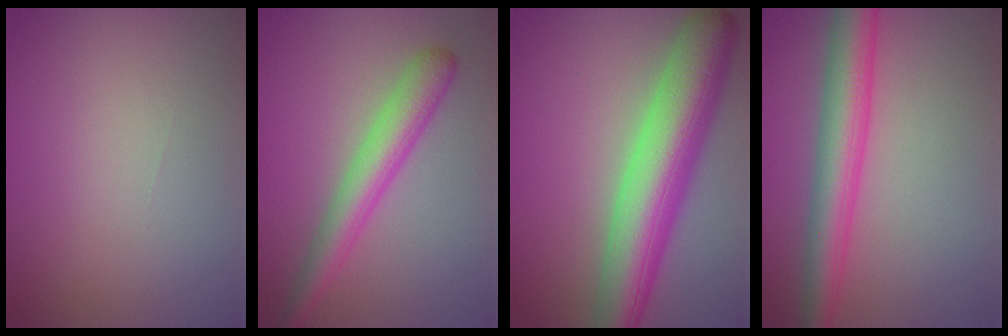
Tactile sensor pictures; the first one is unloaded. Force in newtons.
{"total": 4.0, "press": 4.0, "slide": 0.1}
{"total": 8.8, "press": 8.8, "slide": 0.5}
{"total": 5.7, "press": 5.7, "slide": 0.0}